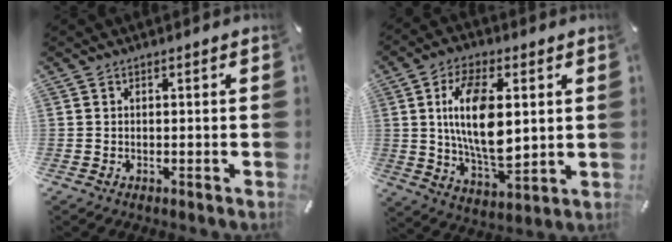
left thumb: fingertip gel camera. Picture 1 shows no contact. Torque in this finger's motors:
{"motor_torque": [2.53, 2.48, 2.23, -0.30, 0.28]}